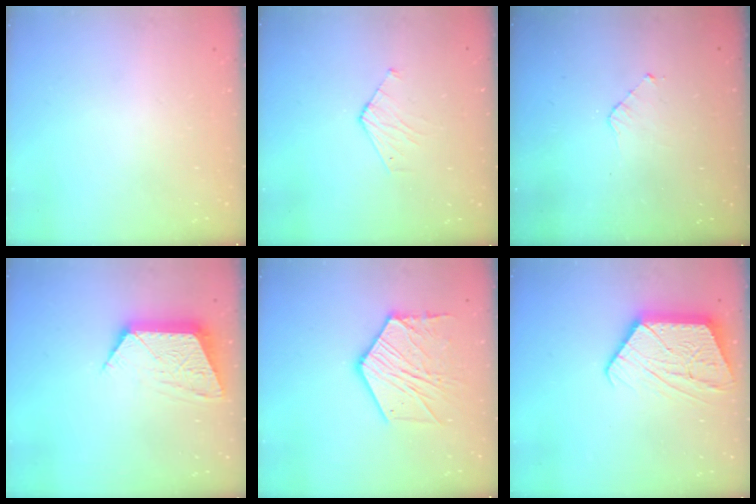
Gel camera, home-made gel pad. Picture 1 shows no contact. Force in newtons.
{"total": 3.9, "press": 3.8, "slide": 0.3}
{"total": 3.5, "press": 3.5, "slide": 0.2}
{"total": 10.5, "press": 10.5, "slide": 0.7}
{"total": 14.4, "press": 14.4, "slide": 1.1}
{"total": 14.3, "press": 14.3, "slide": 1.3}